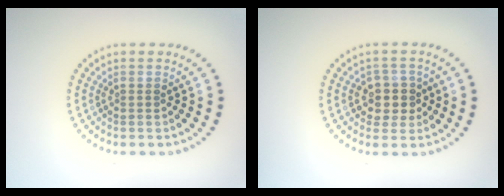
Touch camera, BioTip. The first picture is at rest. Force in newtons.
{"total": 2.9, "press": 2.7, "slide": 1.2}